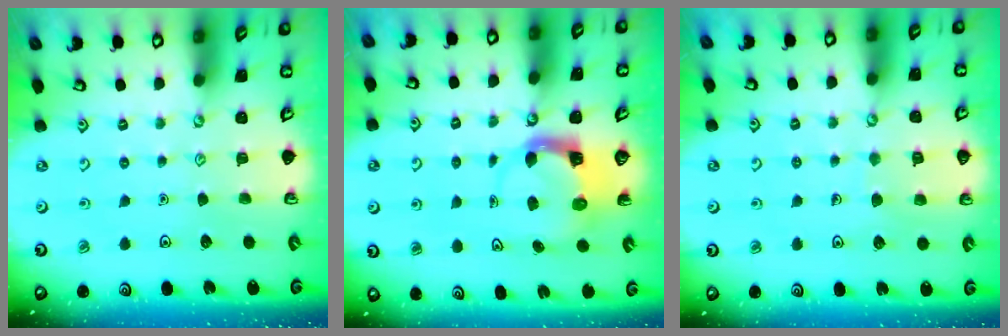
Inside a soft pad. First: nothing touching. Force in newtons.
{"total": 3.7, "press": 3.6, "slide": 0.6}
{"total": 6.0, "press": 5.9, "slide": 0.5}